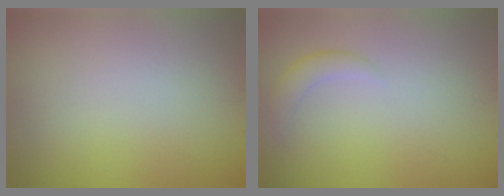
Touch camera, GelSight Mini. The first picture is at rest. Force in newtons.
{"total": 1.6, "press": 1.6, "slide": 0.1}